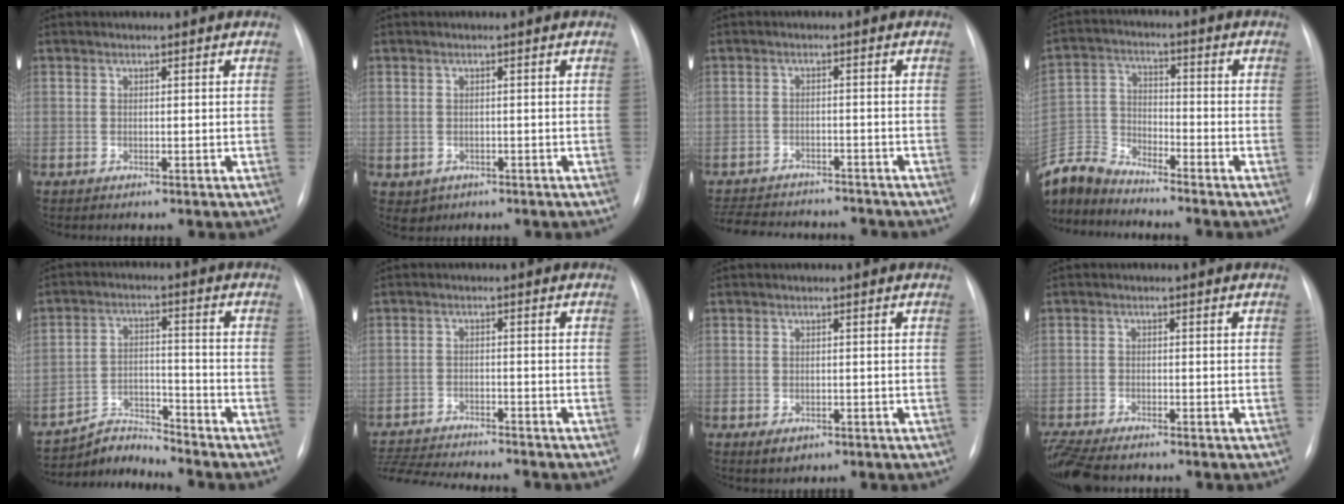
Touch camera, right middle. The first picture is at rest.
{"total": 2.1, "force": [-0.8, 1.9, 0.5], "torque": [-0.005, 0.002, -0.001]}
{"total": 14.4, "force": [-12.9, 4.3, 4.6], "torque": [-0.105, 0.000, -0.173]}
{"total": 9.1, "force": [-9.0, 0.5, 1.3], "torque": [-0.036, 0.000, -0.182]}
{"total": 6.0, "force": [-5.7, -0.7, -1.8], "torque": [0.025, 0.004, -0.101]}
{"total": 14.0, "force": [-13.1, 1.3, 4.9], "torque": [-0.096, -0.010, -0.196]}
{"total": 1.8, "force": [-1.0, 1.2, 1.0], "torque": [-0.012, 0.000, -0.004]}
{"total": 8.8, "force": [-7.4, 2.4, 4.1], "torque": [-0.083, -0.014, -0.123]}